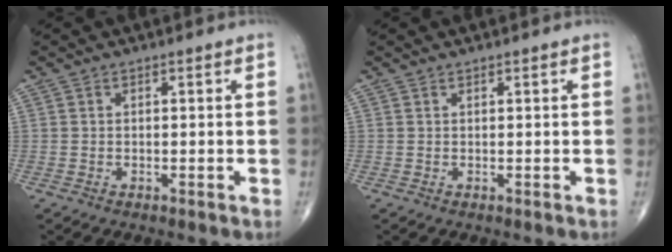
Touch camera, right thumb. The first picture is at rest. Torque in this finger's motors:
{"motor_torque": [-0.57, -0.13, 0.13, 0.10, 0.01]}